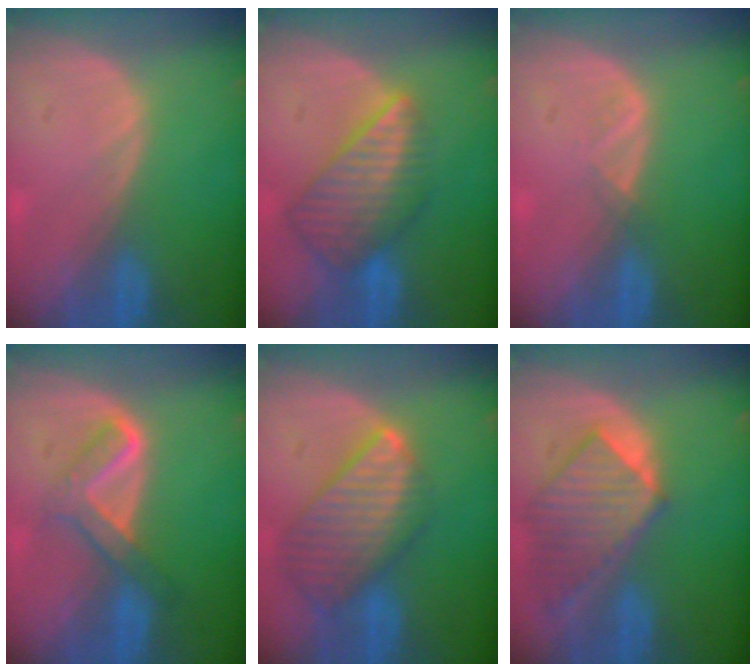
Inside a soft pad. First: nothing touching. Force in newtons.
{"total": 8.7, "press": 7.6, "slide": 4.2}
{"total": 1.3, "press": 1.2, "slide": 0.7}
{"total": 5.1, "press": 5.0, "slide": 0.8}
{"total": 9.9, "press": 8.6, "slide": 4.9}
{"total": 8.8, "press": 7.9, "slide": 3.9}